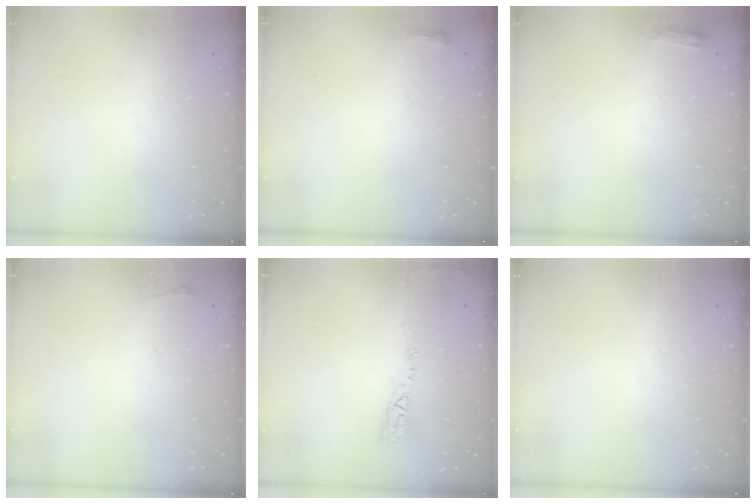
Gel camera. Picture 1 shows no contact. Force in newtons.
{"total": 2.6, "press": 2.5, "slide": 0.6}
{"total": 3.3, "press": 3.2, "slide": 0.5}
{"total": 2.8, "press": 2.1, "slide": 1.9}
{"total": 8.9, "press": 8.9, "slide": 0.8}
{"total": 0.0}